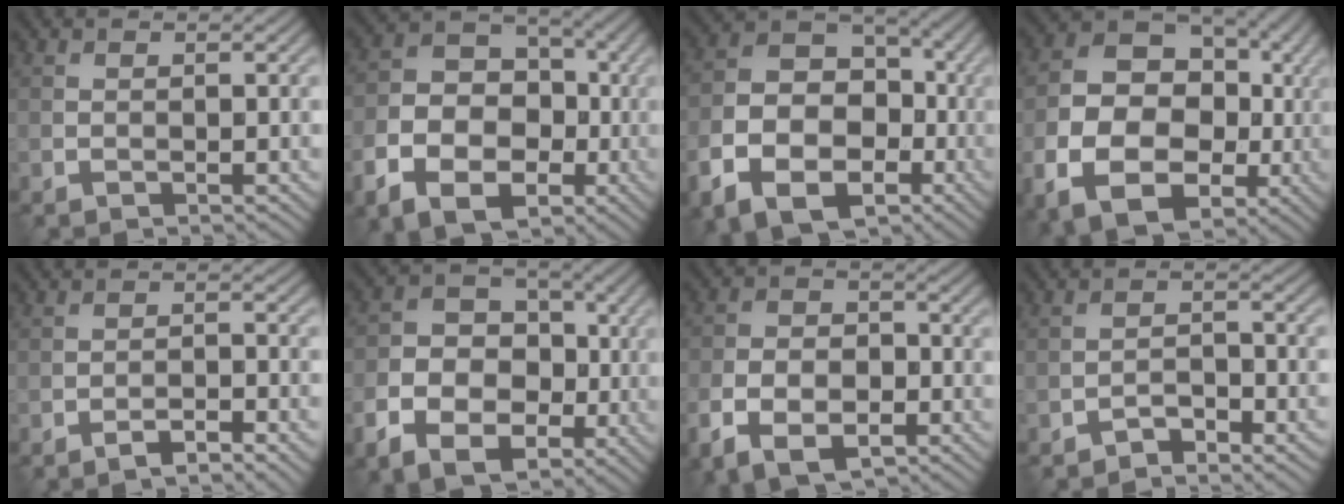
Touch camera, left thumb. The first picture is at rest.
{"total": 11.3, "force": [-4.2, 8.2, 6.5], "torque": [-0.132, -0.029, -0.089]}
{"total": 13.3, "force": [-5.2, 9.4, 7.9], "torque": [-0.154, -0.032, -0.097]}
{"total": 14.4, "force": [-3.1, 10.8, 9.1], "torque": [-0.166, -0.029, -0.050]}
{"total": 3.3, "force": [-2.5, 0.5, 2.1], "torque": [-0.034, 0.009, -0.043]}
{"total": 9.6, "force": [-3.4, 7.1, 5.5], "torque": [-0.105, -0.020, -0.073]}
{"total": 8.2, "force": [-4.2, 4.8, 5.1], "torque": [-0.105, -0.013, -0.077]}
{"total": 2.8, "force": [-2.4, 0.7, 1.2], "torque": [-0.018, 0.008, -0.049]}